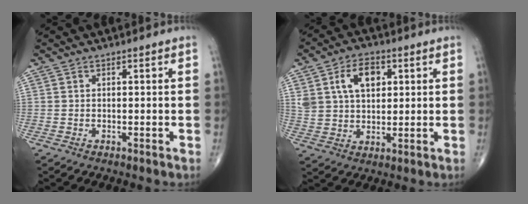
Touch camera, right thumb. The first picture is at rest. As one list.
[{"total": 10.5, "force": [3.7, 6.8, 7.1], "torque": [-0.106, -0.001, 0.068]}]